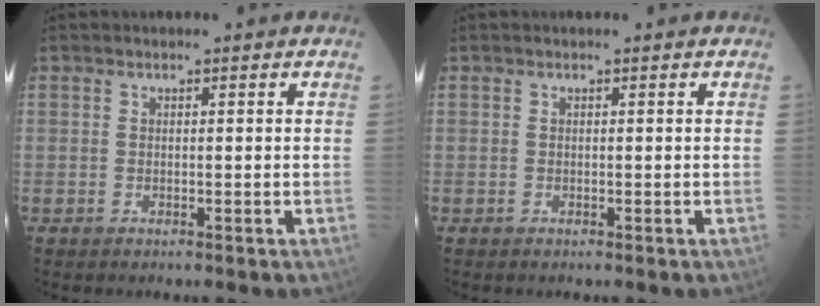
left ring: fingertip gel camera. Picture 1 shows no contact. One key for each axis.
{"total": 0.0}